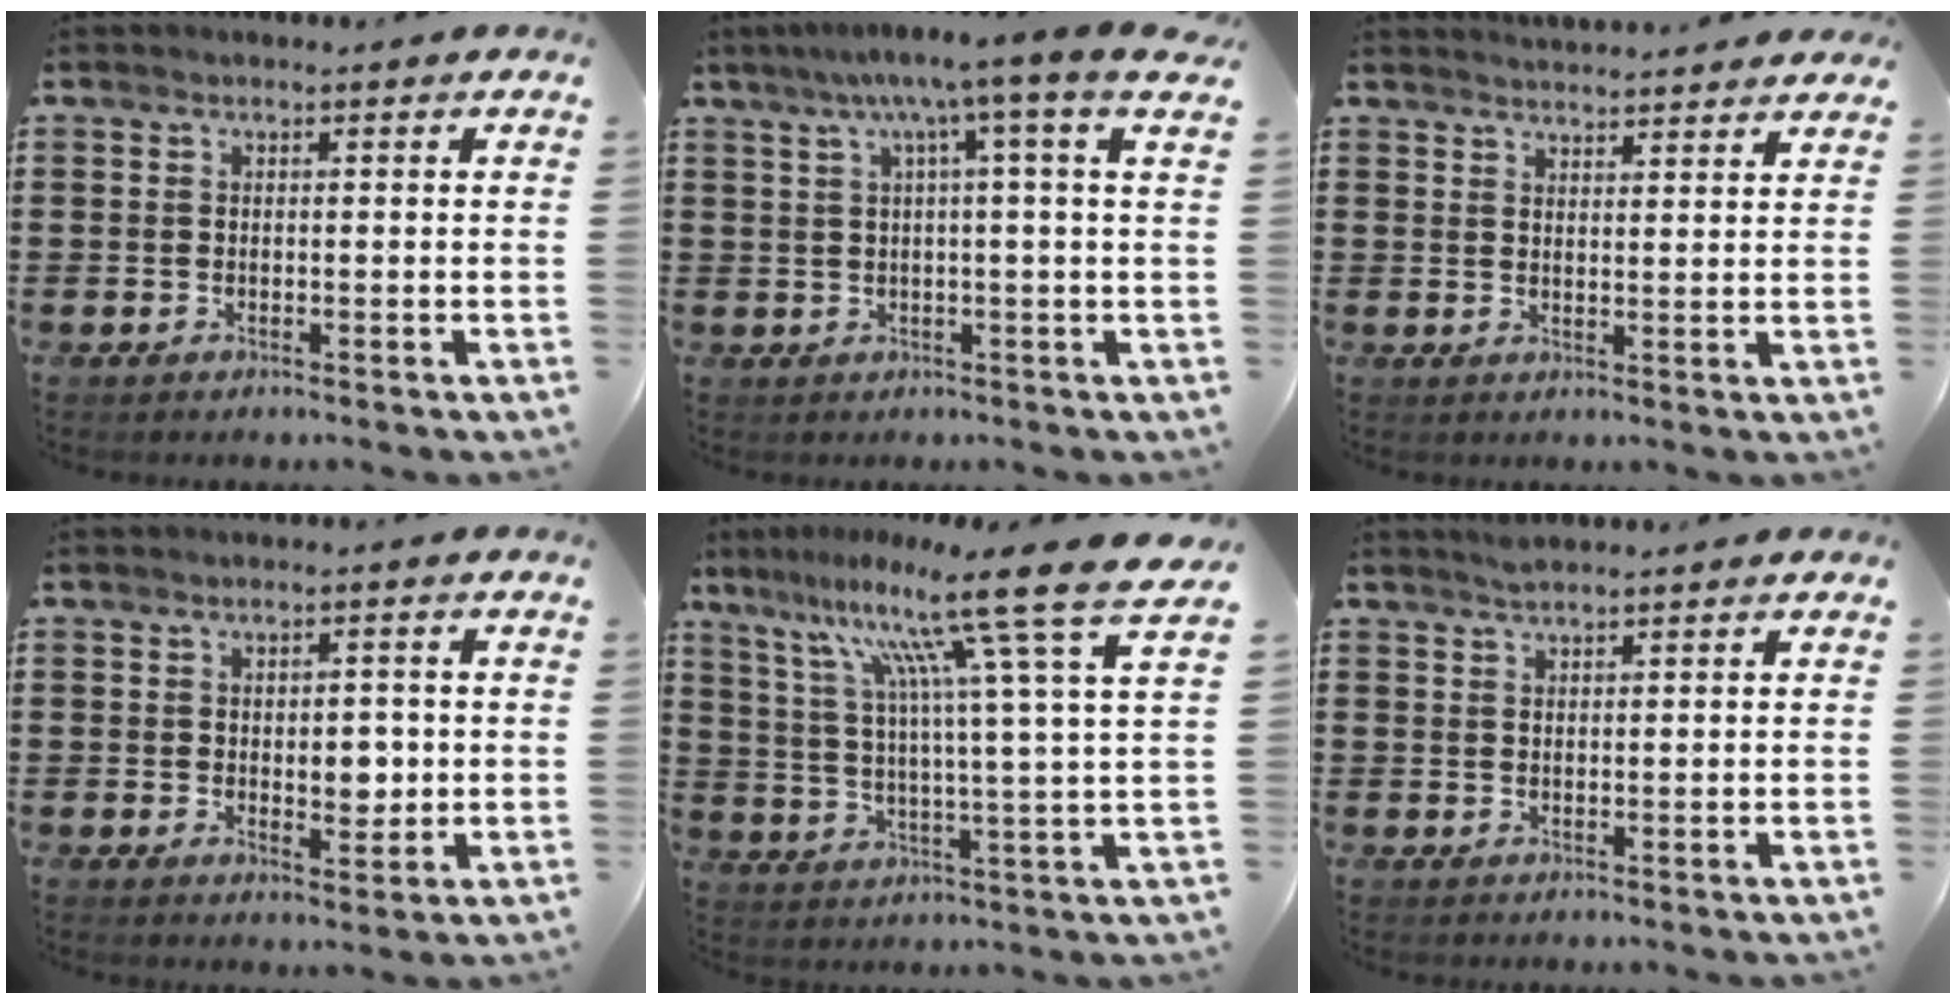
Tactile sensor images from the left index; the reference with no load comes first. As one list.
[{"total": 5.6, "force": [2.1, -0.8, 5.1], "torque": [-0.104, -0.006, 0.026]}, {"total": 2.8, "force": [2.8, -0.2, 0.0], "torque": [-0.009, -0.010, 0.053]}, {"total": 3.9, "force": [0.1, 2.3, 3.1], "torque": [-0.040, -0.001, -0.008]}, {"total": 15.1, "force": [9.9, -0.2, 11.3], "torque": [-0.219, -0.066, 0.145]}, {"total": 1.5, "force": [1.4, -0.1, 0.6], "torque": [-0.013, 0.000, 0.026]}]